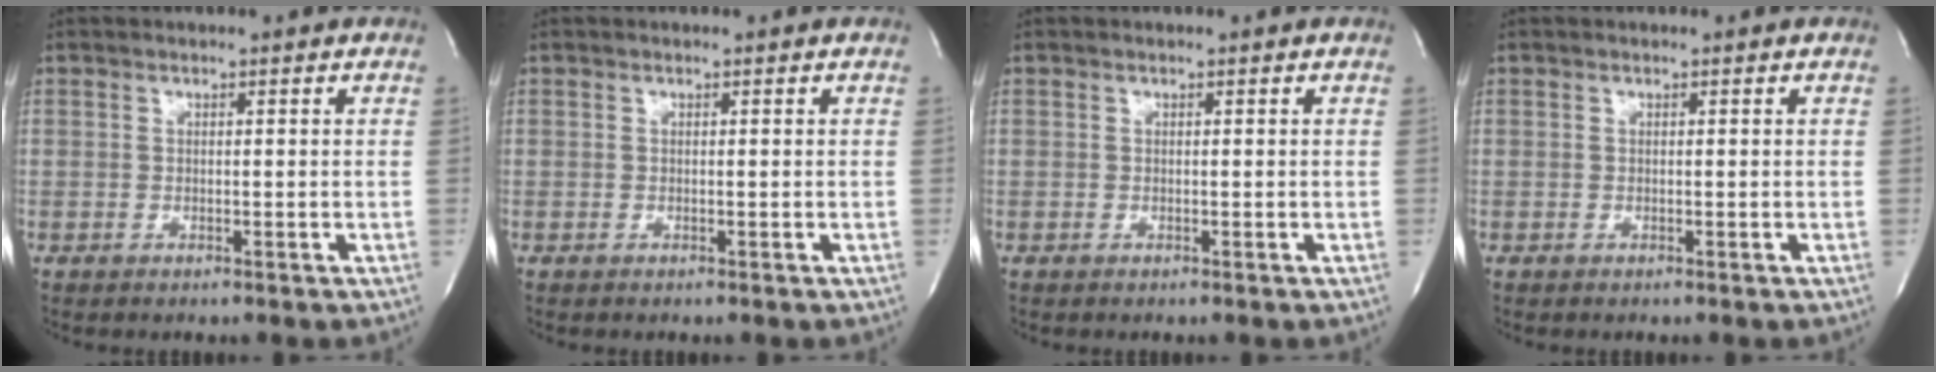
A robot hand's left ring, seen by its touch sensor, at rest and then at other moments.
{"total": 0.0}
{"total": 0.0}
{"total": 0.0}